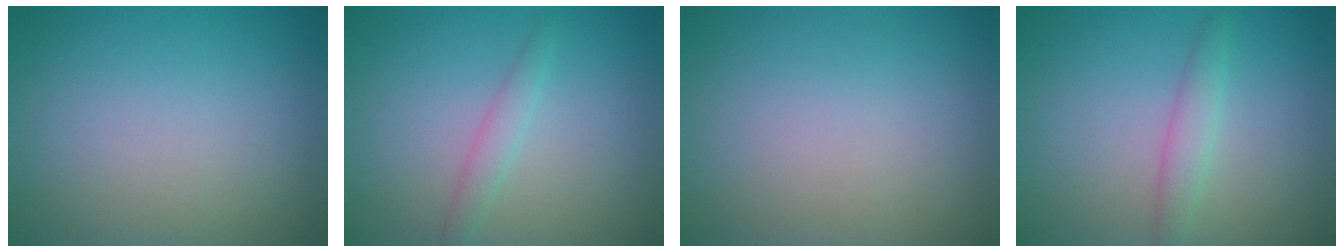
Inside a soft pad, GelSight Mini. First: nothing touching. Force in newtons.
{"total": 1.4, "press": 1.4, "slide": 0.1}
{"total": 0.0}
{"total": 1.9, "press": 1.9, "slide": 0.1}